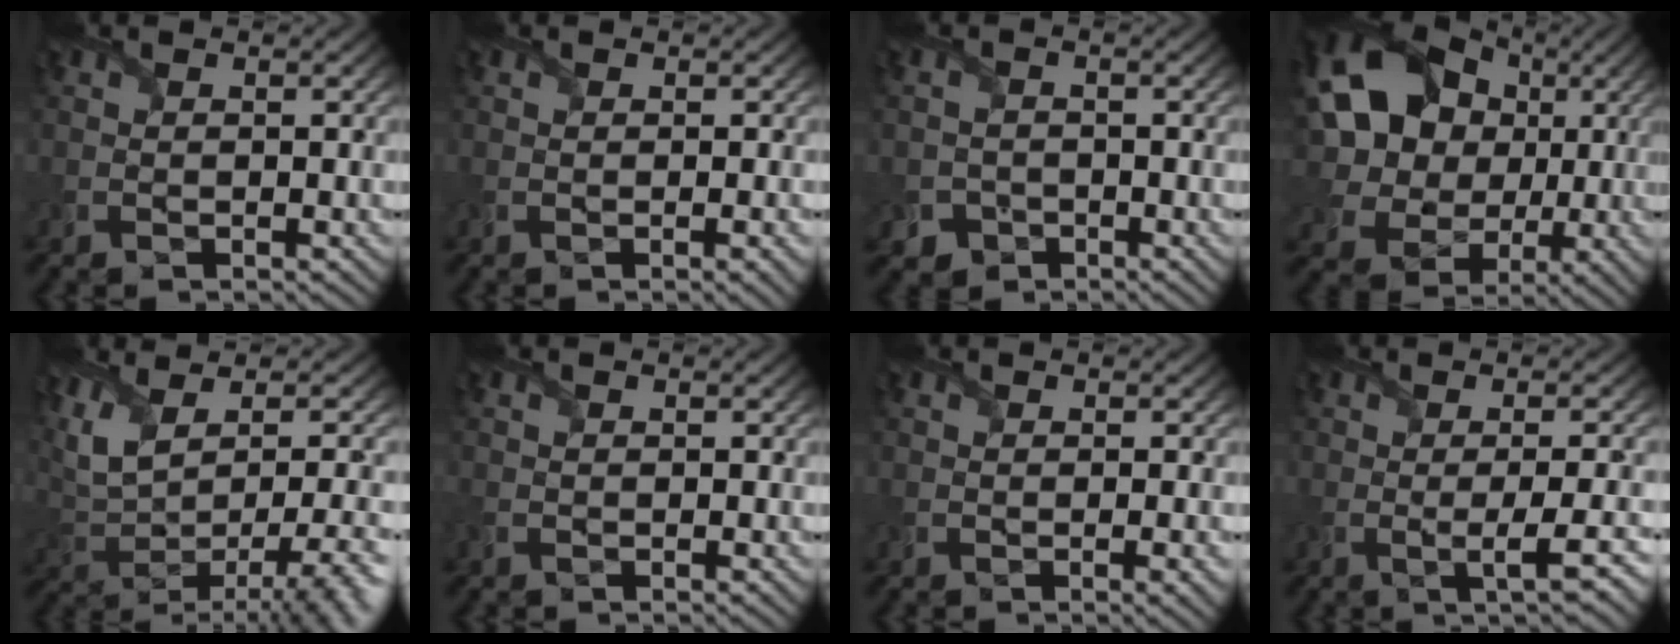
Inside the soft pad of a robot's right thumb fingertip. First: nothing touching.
{"total": 1.4, "force": [-0.4, 0.1, 1.4], "torque": [-0.024, -0.002, -0.008]}
{"total": 2.5, "force": [-1.8, 1.8, 0.1], "torque": [0.003, -0.005, -0.035]}
{"total": 19.0, "force": [3.5, 15.4, 10.5], "torque": [-0.278, 0.026, 0.077]}
{"total": 11.4, "force": [1.6, 4.4, 10.4], "torque": [-0.198, 0.002, 0.036]}
{"total": 0.7, "force": [-0.2, 0.5, 0.5], "torque": [-0.014, -0.002, -0.007]}
{"total": 1.8, "force": [-0.3, 0.1, 1.8], "torque": [-0.033, -0.002, -0.008]}
{"total": 4.2, "force": [-1.0, 0.5, 4.1], "torque": [-0.066, 0.002, -0.020]}